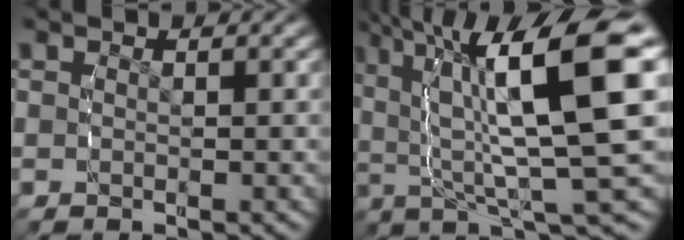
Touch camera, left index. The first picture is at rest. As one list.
[{"total": 12.1, "force": [2.7, 3.8, 11.2], "torque": [-0.168, 0.020, 0.046]}]